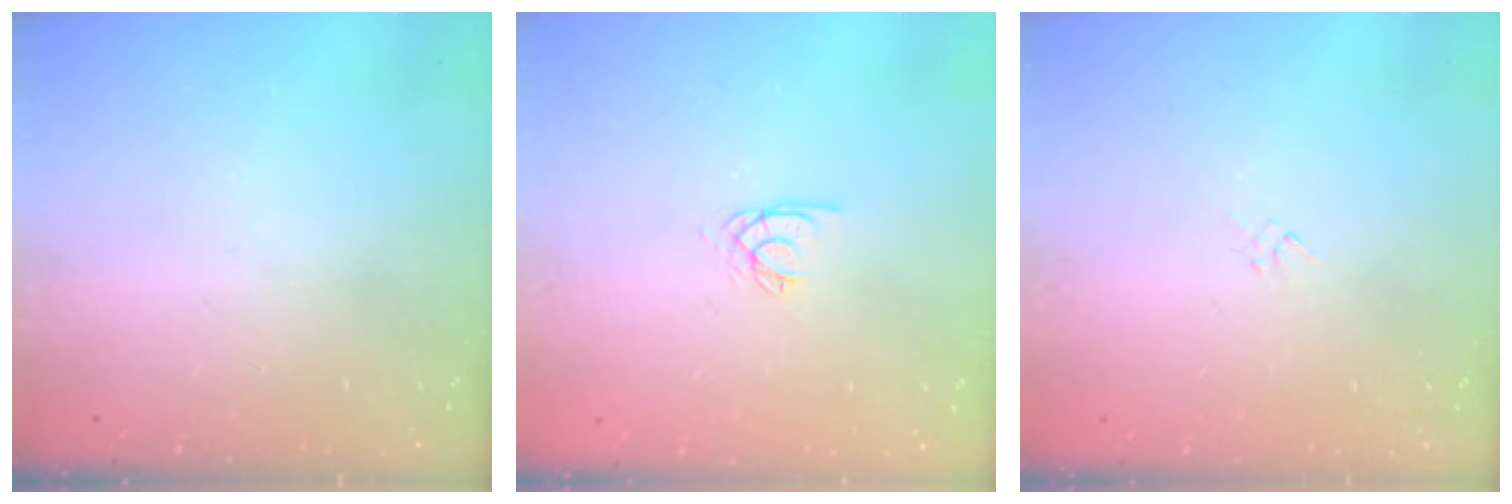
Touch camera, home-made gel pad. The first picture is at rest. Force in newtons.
{"total": 2.6, "press": 2.6, "slide": 0.1}
{"total": 1.3, "press": 1.3, "slide": 0.4}